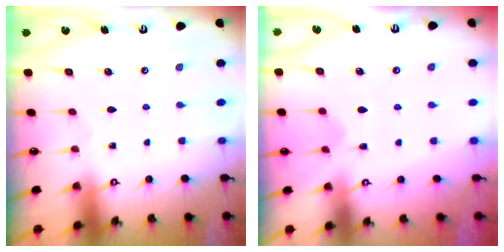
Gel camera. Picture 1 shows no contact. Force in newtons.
{"total": 2.9, "press": 2.6, "slide": 1.3}